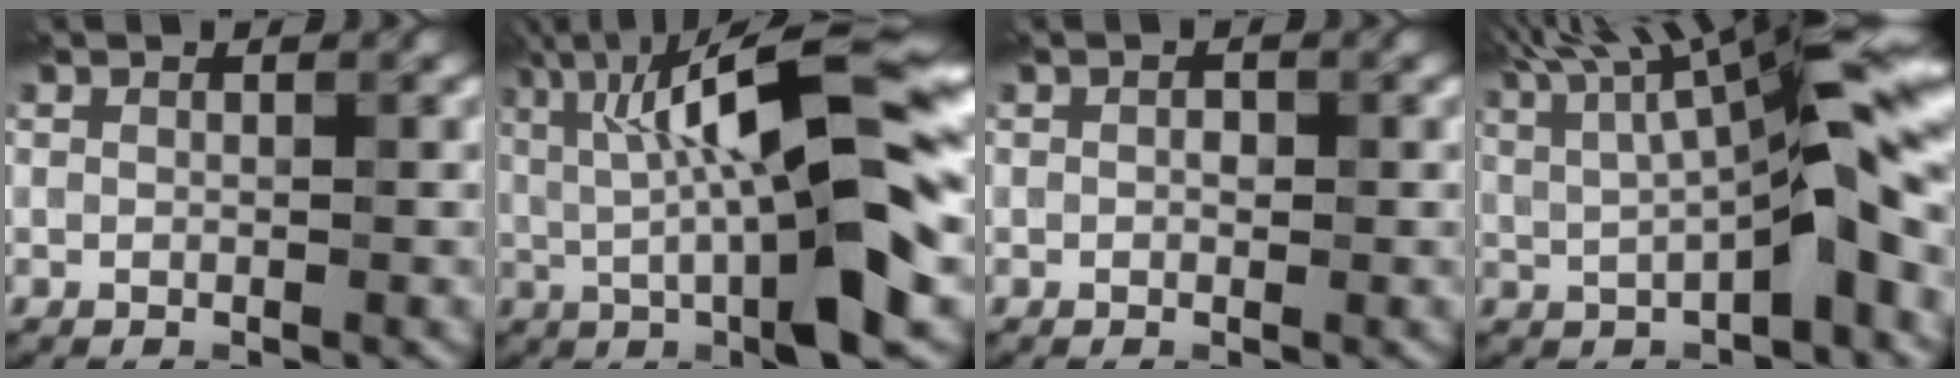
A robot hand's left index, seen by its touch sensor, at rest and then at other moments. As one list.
[{"total": 14.4, "force": [1.4, 3.1, 14.0], "torque": [-0.216, 0.022, 0.020]}, {"total": 0.7, "force": [0.0, 0.4, 0.5], "torque": [-0.008, -0.001, -0.001]}, {"total": 10.7, "force": [2.0, 2.2, 10.2], "torque": [-0.158, 0.021, 0.031]}]